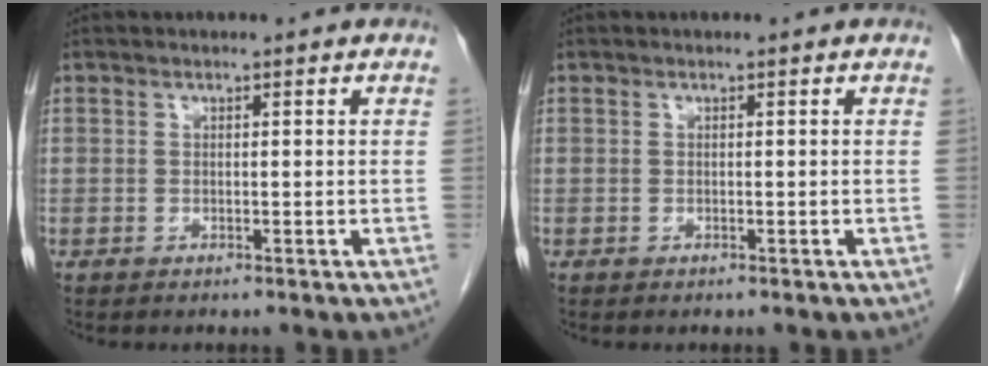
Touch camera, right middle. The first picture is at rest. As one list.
[{"total": 0.0}]